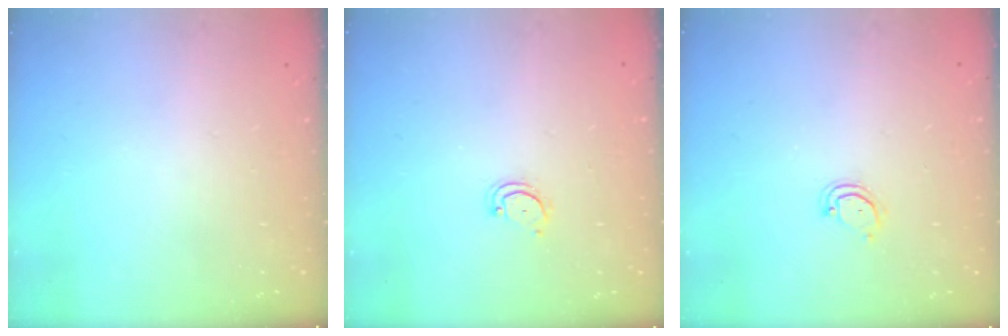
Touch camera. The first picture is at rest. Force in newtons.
{"total": 2.8, "press": 2.8, "slide": 0.3}
{"total": 2.5, "press": 2.5, "slide": 0.1}